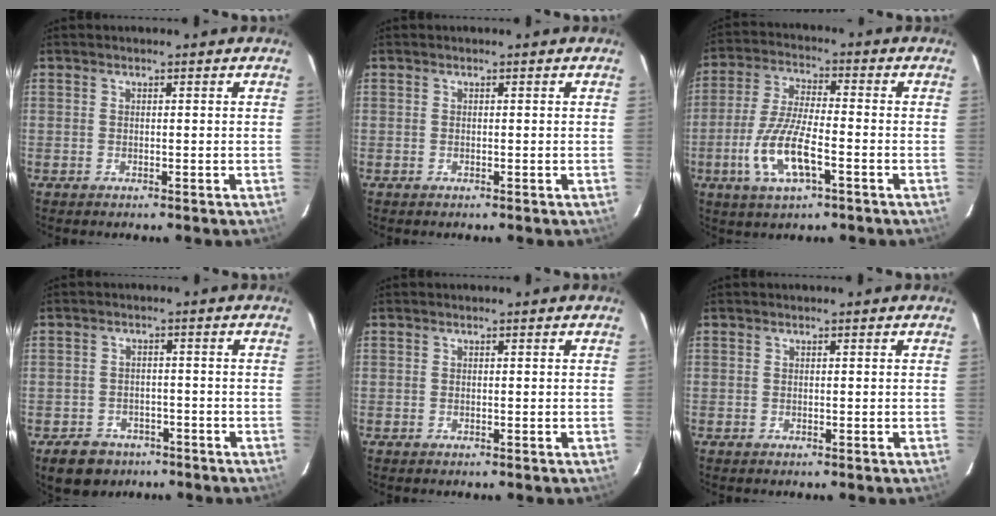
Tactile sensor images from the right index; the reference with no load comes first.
{"total": 0.0}
{"total": 11.6, "force": [-4.3, 3.4, 10.2], "torque": [-0.215, -0.007, -0.082]}
{"total": 7.3, "force": [-4.7, 5.2, 2.0], "torque": [-0.053, 0.017, -0.061]}
{"total": 0.0}
{"total": 0.0}